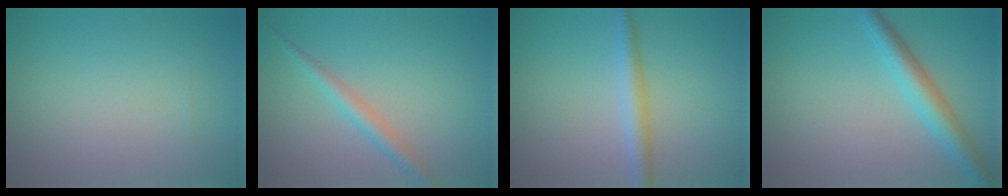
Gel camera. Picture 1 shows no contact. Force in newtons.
{"total": 2.4, "press": 2.4, "slide": 0.1}
{"total": 2.6, "press": 2.6, "slide": 0.0}
{"total": 3.9, "press": 3.9, "slide": 0.0}